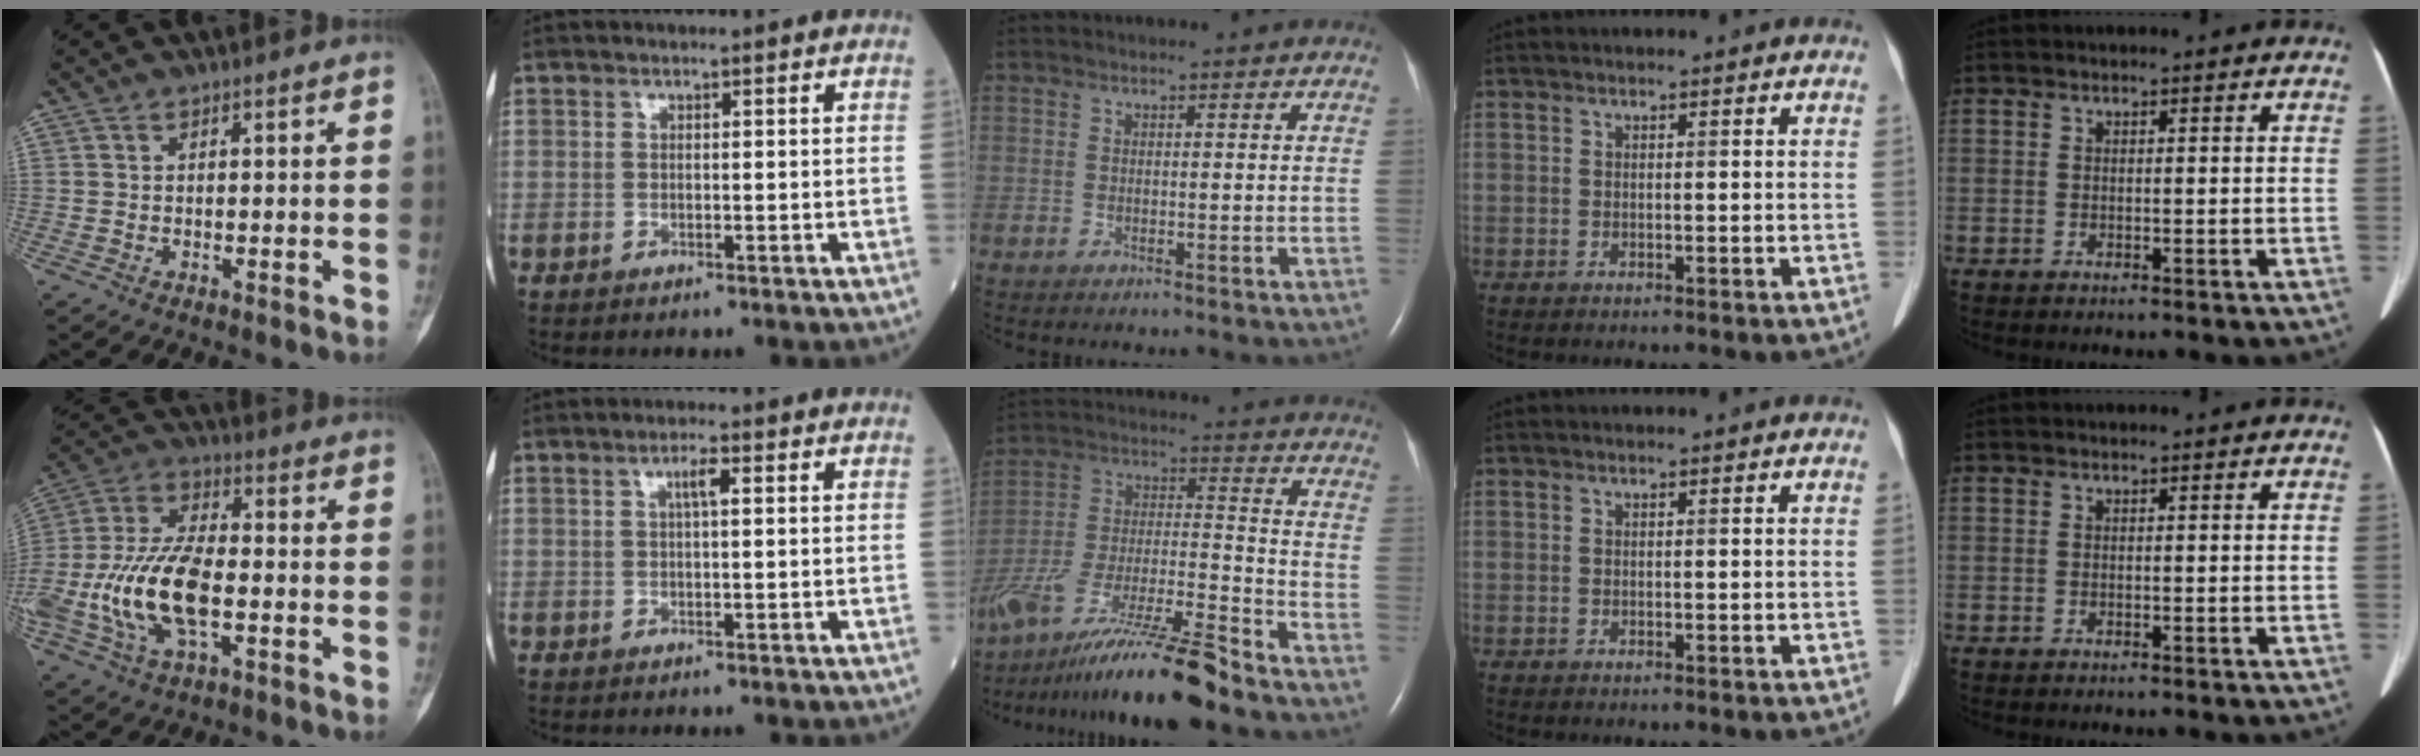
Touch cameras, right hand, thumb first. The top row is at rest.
{"thumb": {"total": 19.6, "force": [-4.3, 9.7, 16.5], "torque": [-0.359, 0.019, -0.077]}, "index": {"total": 2.4, "force": [0.8, 0.3, 2.2], "torque": [-0.041, 0.004, 0.012]}, "middle": {"total": 18.7, "force": [-15.1, 0.6, 11.2], "torque": [-0.229, -0.020, -0.274]}}